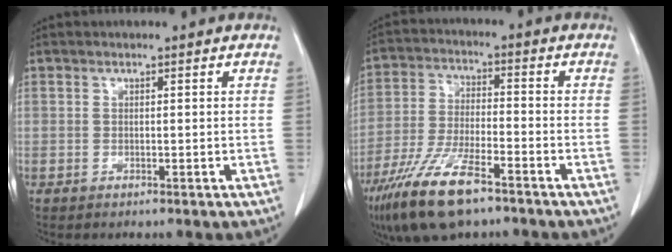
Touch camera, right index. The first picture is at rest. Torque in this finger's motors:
{"motor_torque": [1.08, -1.07, 0.74, 0.21]}